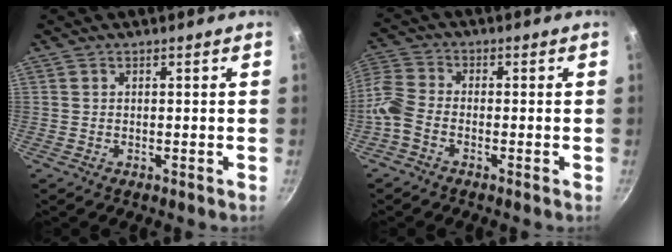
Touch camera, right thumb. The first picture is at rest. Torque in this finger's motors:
{"motor_torque": [0.14, 0.13, 0.78, -0.21, 0.04]}